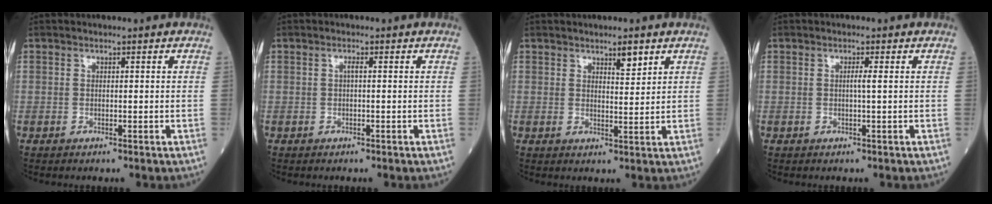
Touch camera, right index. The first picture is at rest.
{"total": 0.7, "force": [0.0, 0.0, 0.7], "torque": [-0.014, 0.002, -0.001]}
{"total": 2.9, "force": [2.0, 0.6, 2.0], "torque": [-0.032, -0.002, 0.032]}
{"total": 1.0, "force": [0.0, -0.3, 1.0], "torque": [-0.018, 0.001, -0.001]}